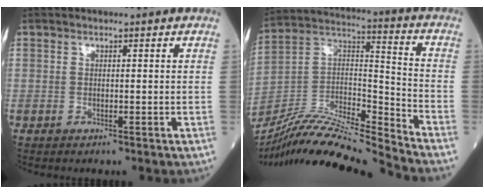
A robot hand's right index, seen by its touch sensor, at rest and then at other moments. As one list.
[{"total": 19.3, "force": [-18.2, -0.4, 6.5], "torque": [-0.127, 0.022, -0.324]}]